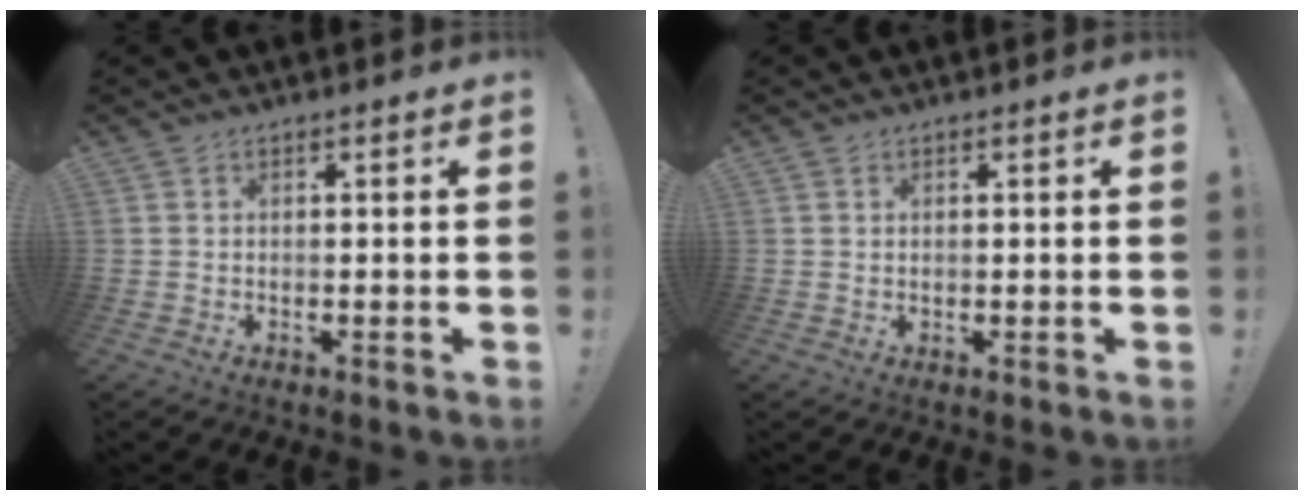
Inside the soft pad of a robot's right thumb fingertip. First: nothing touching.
{"total": 0.7, "force": [0.6, 0.2, 0.0], "torque": [0.009, -0.005, 0.011]}